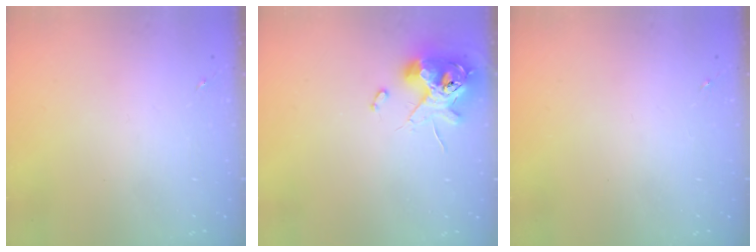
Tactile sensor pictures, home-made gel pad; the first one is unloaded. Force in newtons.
{"total": 12.2, "press": 12.0, "slide": 2.0}
{"total": 0.0}